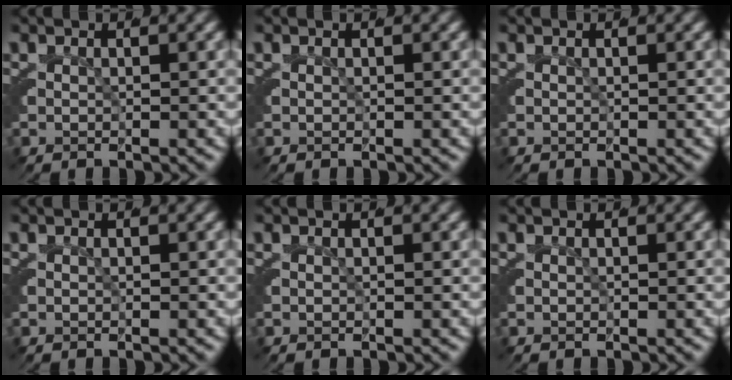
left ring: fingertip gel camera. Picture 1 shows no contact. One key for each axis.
{"total": 0.0}
{"total": 0.0}
{"total": 0.0}
{"total": 0.0}
{"total": 0.0}